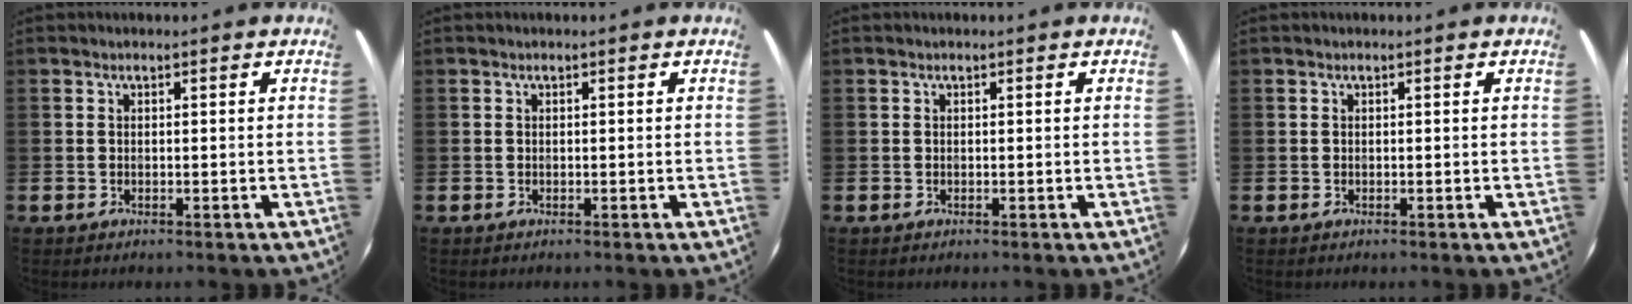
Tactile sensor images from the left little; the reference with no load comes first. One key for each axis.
{"total": 0.0}
{"total": 0.0}
{"total": 0.0}